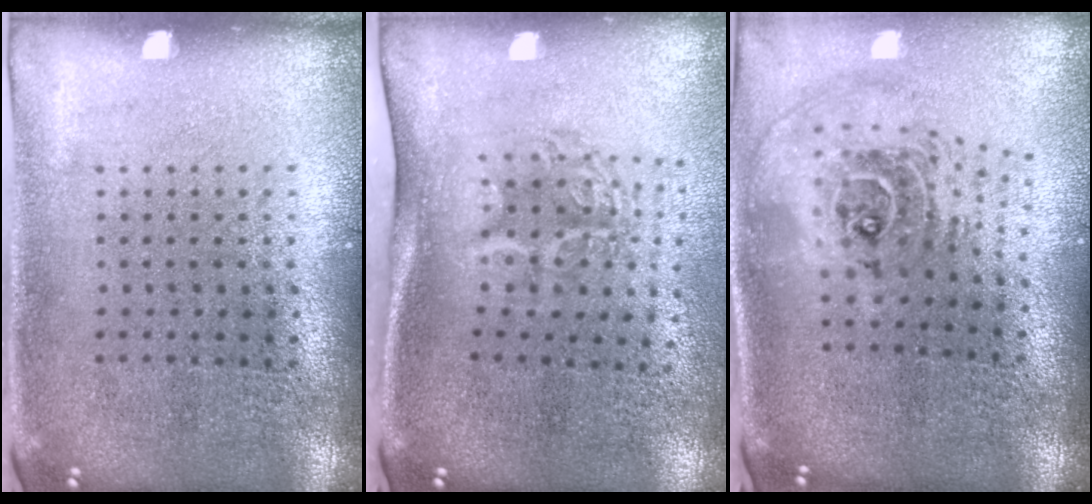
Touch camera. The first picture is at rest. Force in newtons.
{"total": 1.8, "press": 1.2, "slide": 1.4}
{"total": 2.4, "press": 1.7, "slide": 1.7}